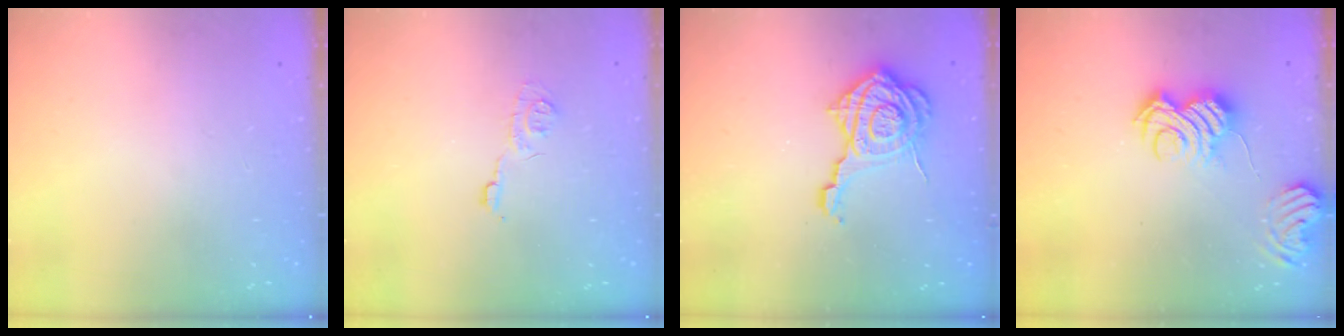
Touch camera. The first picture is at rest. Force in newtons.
{"total": 6.1, "press": 6.0, "slide": 0.6}
{"total": 14.3, "press": 14.3, "slide": 0.9}
{"total": 8.9, "press": 8.9, "slide": 0.7}